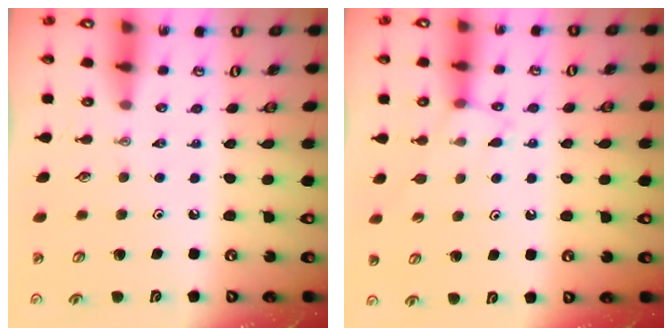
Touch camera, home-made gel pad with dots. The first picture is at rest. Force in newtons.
{"total": 5.6, "press": 5.5, "slide": 0.8}